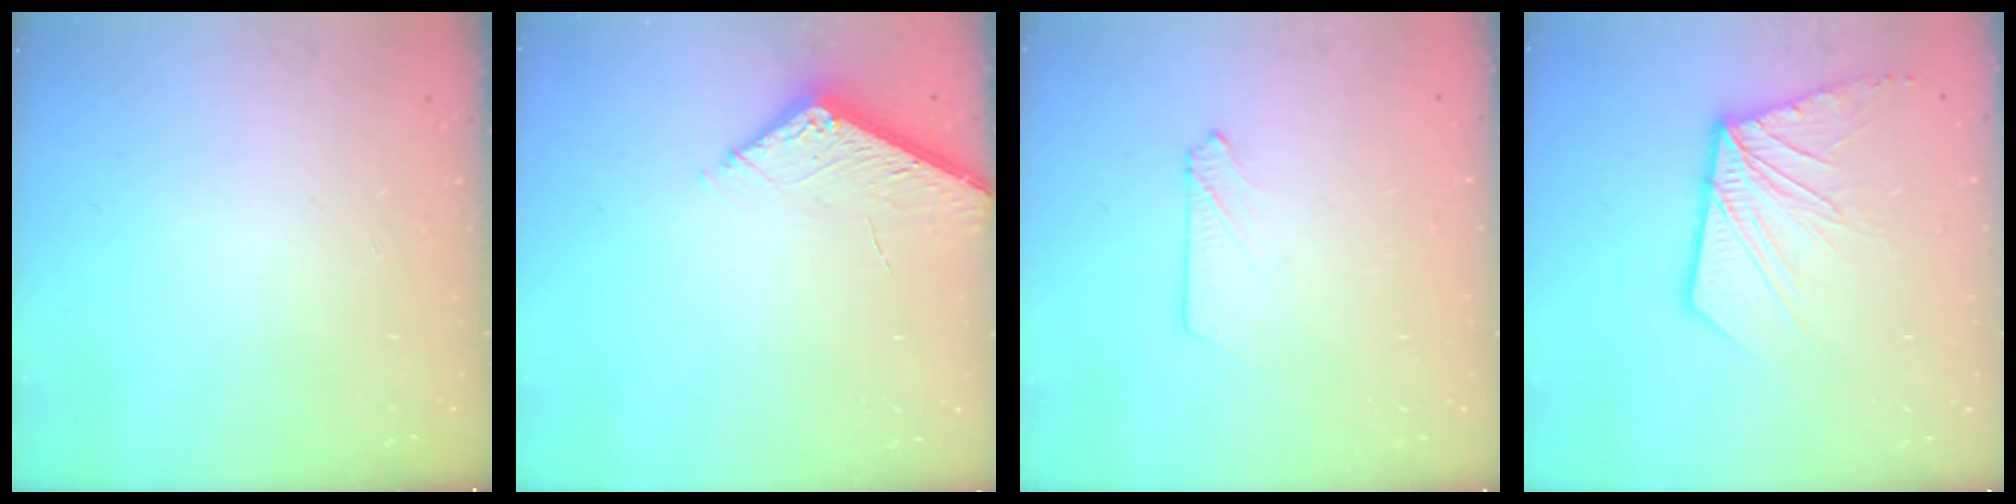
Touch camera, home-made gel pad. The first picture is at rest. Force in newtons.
{"total": 5.1, "press": 5.0, "slide": 0.5}
{"total": 2.6, "press": 2.6, "slide": 0.3}
{"total": 12.5, "press": 12.4, "slide": 1.7}